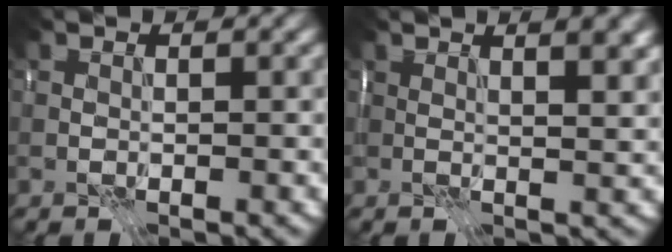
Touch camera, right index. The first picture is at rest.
{"total": 5.6, "force": [2.9, 2.0, 4.4], "torque": [-0.027, 0.023, 0.017]}